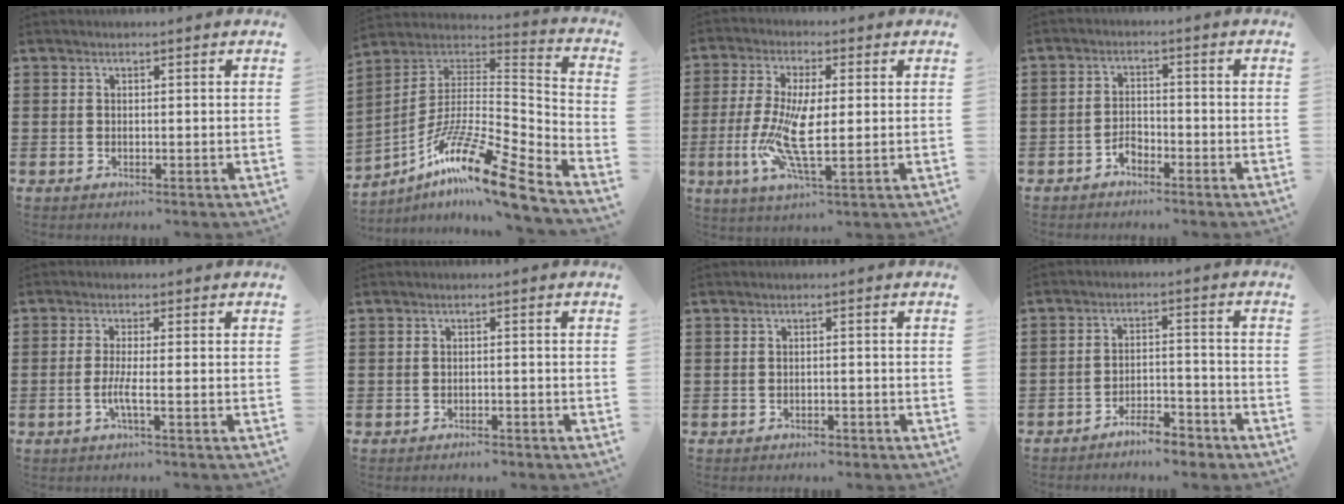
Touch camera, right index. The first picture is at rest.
{"total": 15.2, "force": [-10.4, 1.6, 11.0], "torque": [-0.201, 0.006, -0.192]}
{"total": 10.5, "force": [-1.3, 3.9, 9.7], "torque": [-0.210, -0.009, -0.026]}
{"total": 2.4, "force": [-1.9, 1.2, 0.7], "torque": [-0.019, 0.004, -0.040]}
{"total": 3.3, "force": [-1.1, 0.0, 3.0], "torque": [-0.069, -0.011, -0.026]}
{"total": 1.3, "force": [-1.3, 0.1, 0.2], "torque": [-0.007, 0.000, -0.026]}
{"total": 1.2, "force": [-1.2, 0.2, 0.1], "torque": [-0.007, 0.000, -0.026]}
{"total": 4.8, "force": [-4.5, 0.7, 1.3], "torque": [-0.022, 0.010, -0.090]}